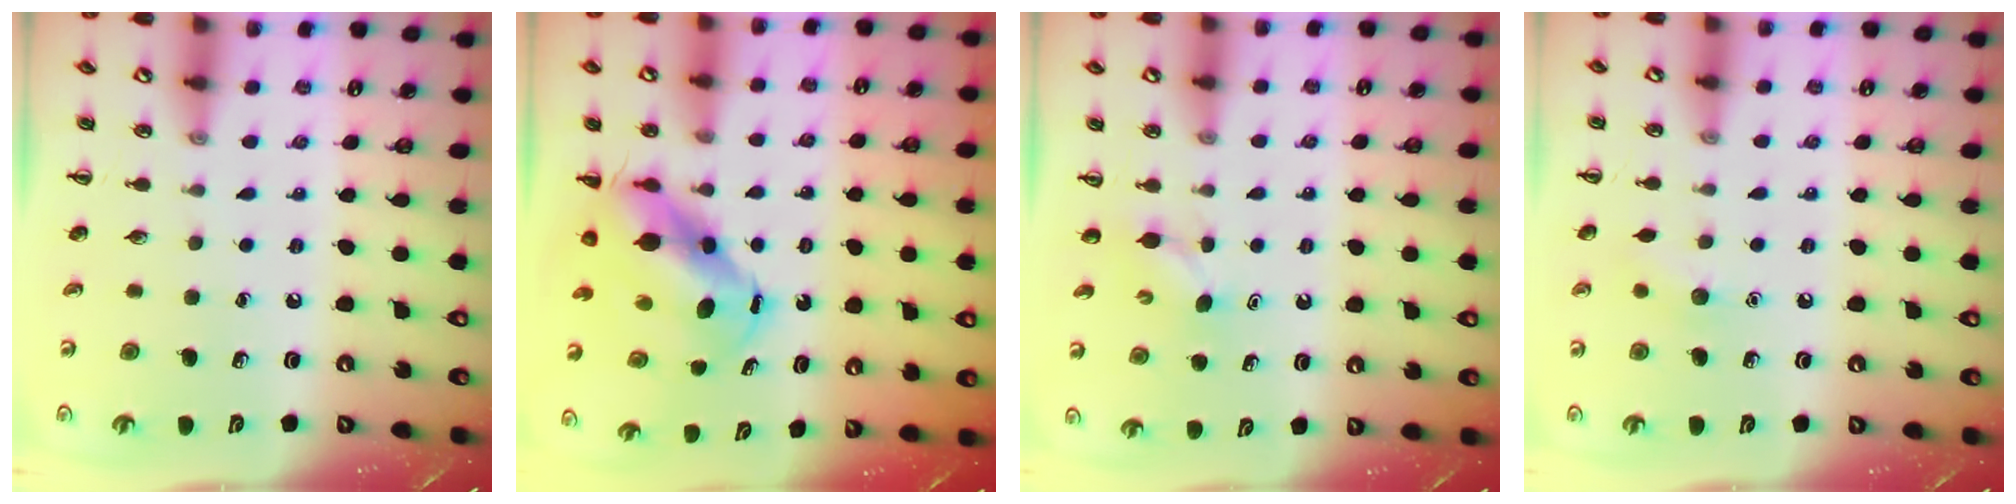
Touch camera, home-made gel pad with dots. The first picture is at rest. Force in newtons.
{"total": 7.6, "press": 7.3, "slide": 2.2}
{"total": 3.3, "press": 3.2, "slide": 0.9}
{"total": 6.5, "press": 6.3, "slide": 1.8}